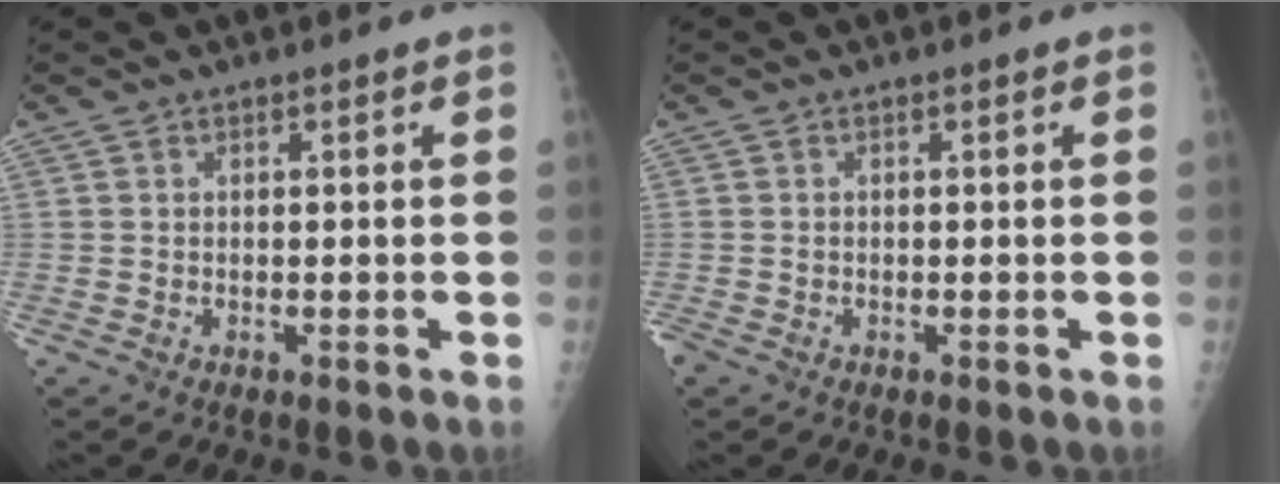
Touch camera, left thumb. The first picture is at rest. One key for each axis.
{"total": 1.1, "fx": -0.5, "fy": 0.8, "fz": 0.5, "tx": -0.017, "ty": -0.002, "tz": -0.012}